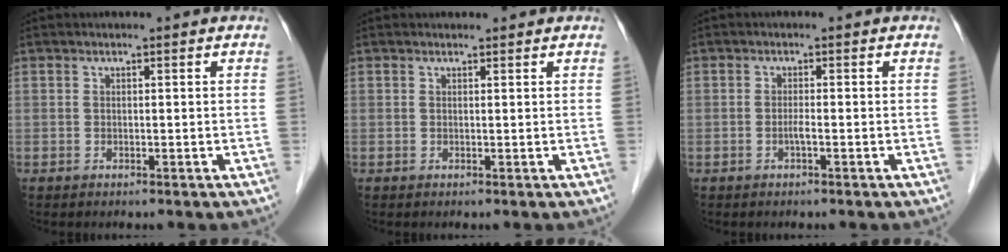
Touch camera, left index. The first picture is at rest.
{"total": 0.9, "force": [0.8, 0.3, 0.1], "torque": [-0.011, 0.003, 0.013]}
{"total": 1.1, "force": [-0.5, 0.0, 1.0], "torque": [-0.021, 0.001, -0.008]}